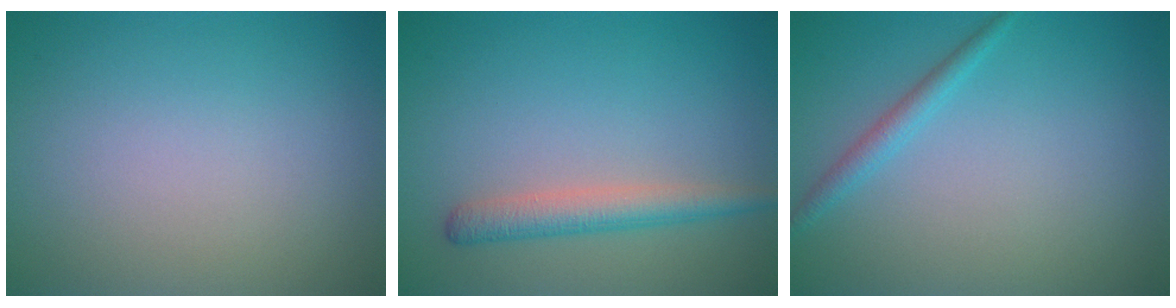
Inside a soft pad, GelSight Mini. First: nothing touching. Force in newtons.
{"total": 2.8, "press": 2.8, "slide": 0.1}
{"total": 1.5, "press": 1.5, "slide": 0.1}